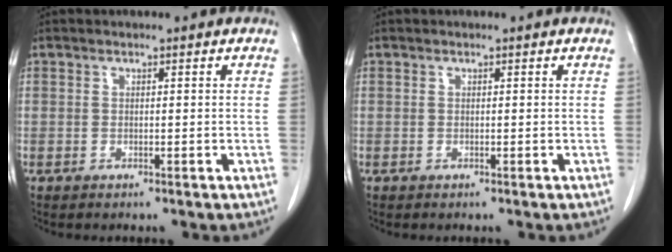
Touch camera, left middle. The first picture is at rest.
{"total": 0.0}